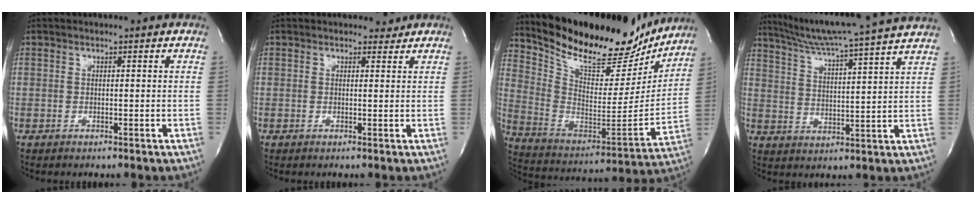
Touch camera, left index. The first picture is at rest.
{"total": 1.7, "force": [1.5, 0.8, 0.0], "torque": [0.001, -0.001, 0.016]}
{"total": 23.4, "force": [20.6, 6.5, 9.2], "torque": [-0.166, -0.028, 0.316]}
{"total": 17.0, "force": [15.1, -2.1, 7.5], "torque": [-0.132, -0.018, 0.216]}